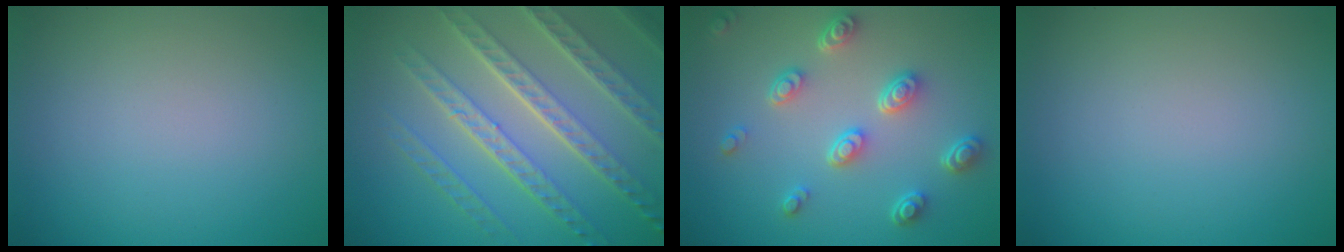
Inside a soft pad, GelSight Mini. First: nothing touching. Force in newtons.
{"total": 8.0, "press": 5.6, "slide": 5.8}
{"total": 4.5, "press": 3.4, "slide": 2.9}
{"total": 0.0}